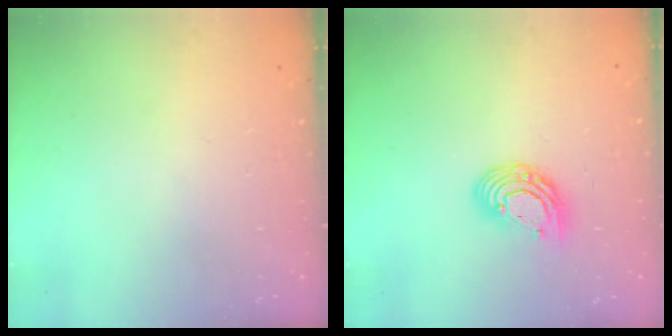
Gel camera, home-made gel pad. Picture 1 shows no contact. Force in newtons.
{"total": 9.8, "press": 9.8, "slide": 0.9}